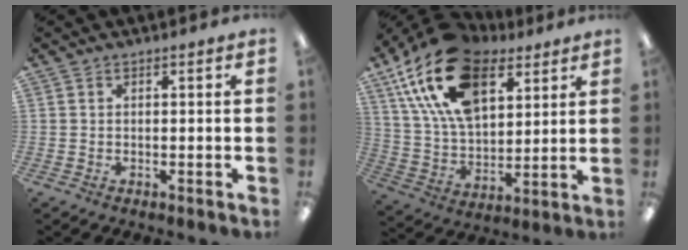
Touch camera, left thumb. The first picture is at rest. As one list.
[{"total": 23.1, "force": [12.8, 12.9, 14.3], "torque": [-0.286, -0.046, 0.228]}]